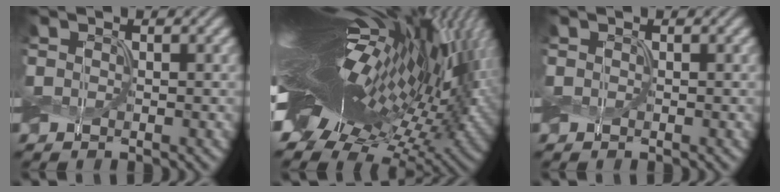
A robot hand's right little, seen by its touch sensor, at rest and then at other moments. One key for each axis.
{"total": 20.9, "fx": 2.9, "fy": 7.8, "fz": 19.1, "tx": -0.323, "ty": -0.014, "tz": 0.030}
{"total": 0.0}